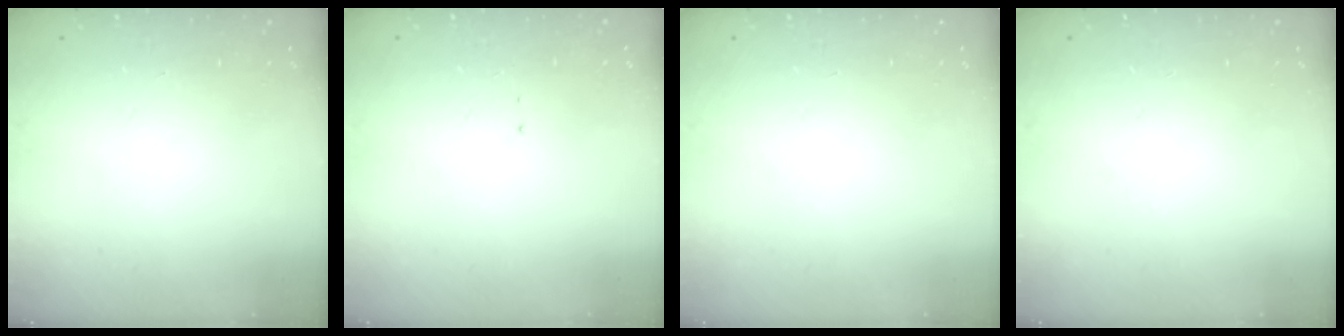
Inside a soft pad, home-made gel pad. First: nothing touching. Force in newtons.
{"total": 0.7, "press": 0.7, "slide": 0.1}
{"total": 0.0}
{"total": 0.0}